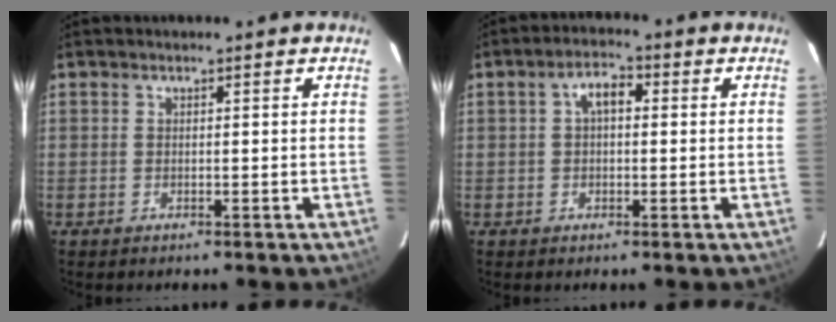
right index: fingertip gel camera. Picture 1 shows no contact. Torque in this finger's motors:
{"motor_torque": [0.11, -0.02, 0.27, 0.07]}